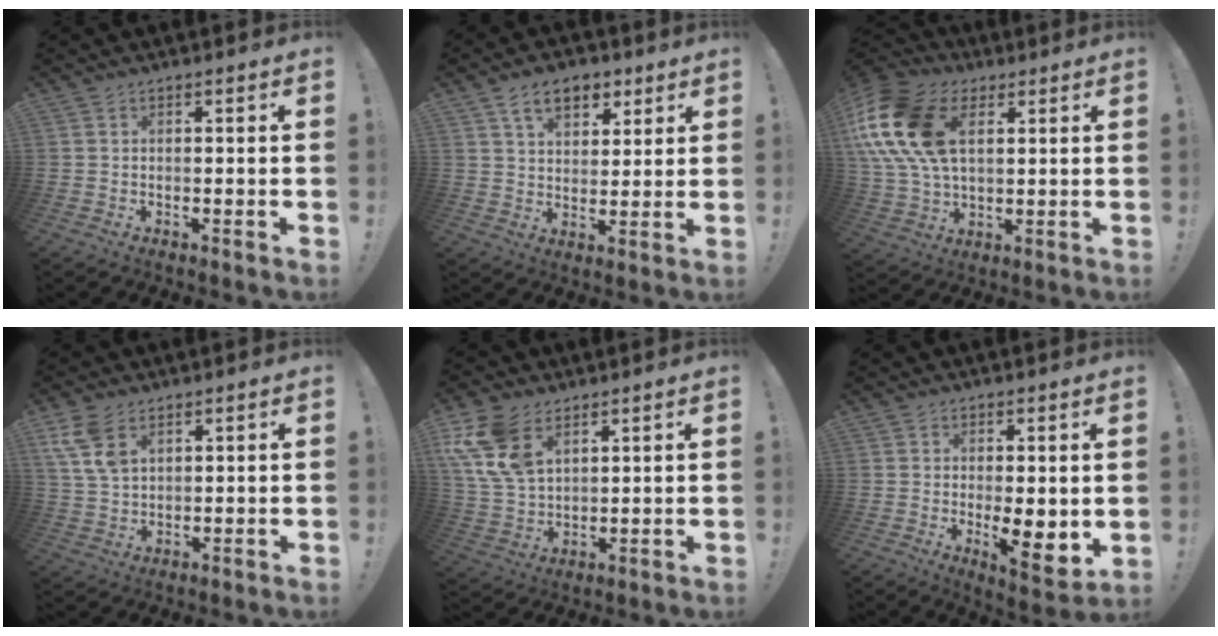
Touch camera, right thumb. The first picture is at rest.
{"total": 10.4, "force": [5.8, 6.6, 5.6], "torque": [-0.084, -0.015, 0.109]}
{"total": 22.0, "force": [6.4, 14.7, 15.1], "torque": [-0.304, -0.008, 0.120]}
{"total": 8.8, "force": [4.6, 5.2, 5.4], "torque": [-0.107, -0.008, 0.091]}
{"total": 14.1, "force": [7.4, 8.7, 8.3], "torque": [-0.181, -0.027, 0.146]}
{"total": 8.0, "force": [-0.6, 3.0, 7.4], "torque": [-0.080, -0.012, -0.005]}